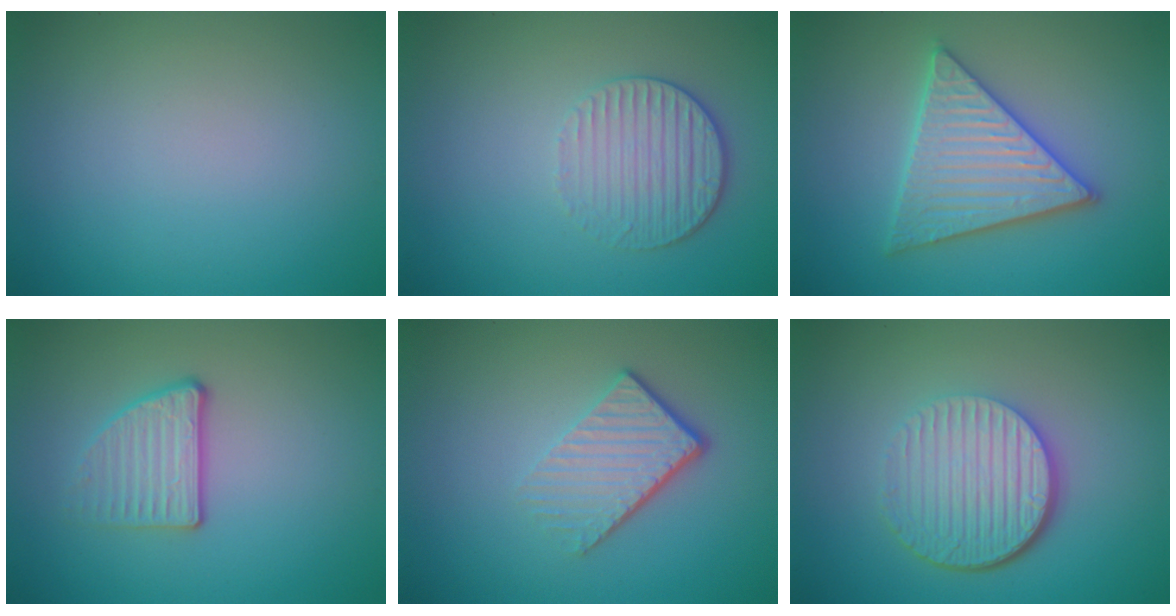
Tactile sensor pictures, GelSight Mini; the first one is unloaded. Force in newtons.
{"total": 3.3, "press": 2.8, "slide": 1.8}
{"total": 5.6, "press": 5.5, "slide": 0.7}
{"total": 2.8, "press": 2.3, "slide": 1.5}
{"total": 4.1, "press": 2.7, "slide": 3.2}
{"total": 6.1, "press": 4.2, "slide": 4.4}